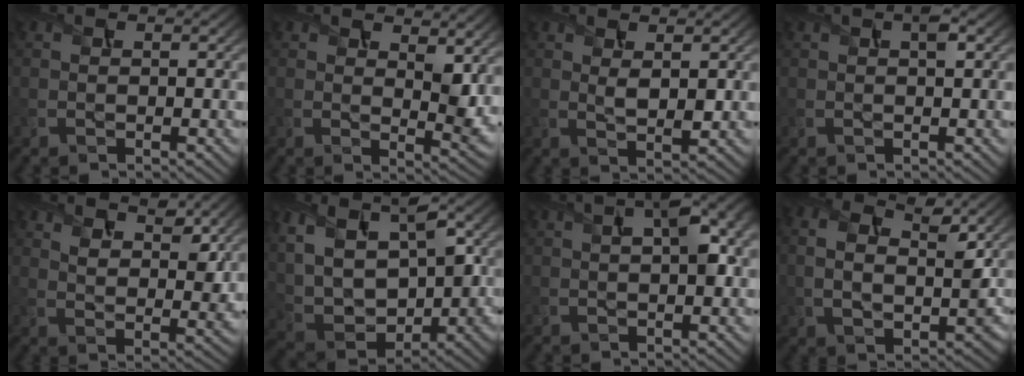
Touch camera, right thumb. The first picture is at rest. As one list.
[{"total": 6.0, "force": [3.3, 2.6, 4.3], "torque": [-0.073, -0.009, 0.056]}, {"total": 2.6, "force": [1.0, 1.0, 2.1], "torque": [-0.045, -0.007, 0.023]}, {"total": 1.3, "force": [0.5, 0.2, 1.2], "torque": [-0.023, 0.005, 0.008]}, {"total": 7.0, "force": [5.0, 2.8, 3.9], "torque": [-0.074, -0.009, 0.091]}, {"total": 14.7, "force": [2.9, 9.7, 10.7], "torque": [-0.240, 0.009, 0.071]}, {"total": 5.5, "force": [1.4, 1.7, 5.0], "torque": [-0.078, 0.015, 0.019]}, {"total": 7.8, "force": [0.9, 5.2, 5.8], "torque": [-0.086, 0.003, 0.006]}]